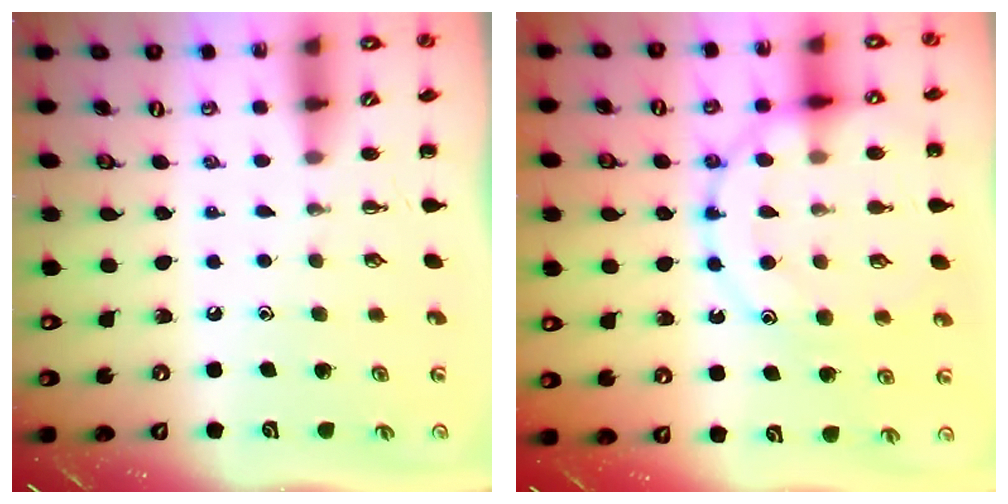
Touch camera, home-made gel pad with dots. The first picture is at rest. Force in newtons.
{"total": 15.9, "press": 15.8, "slide": 1.6}